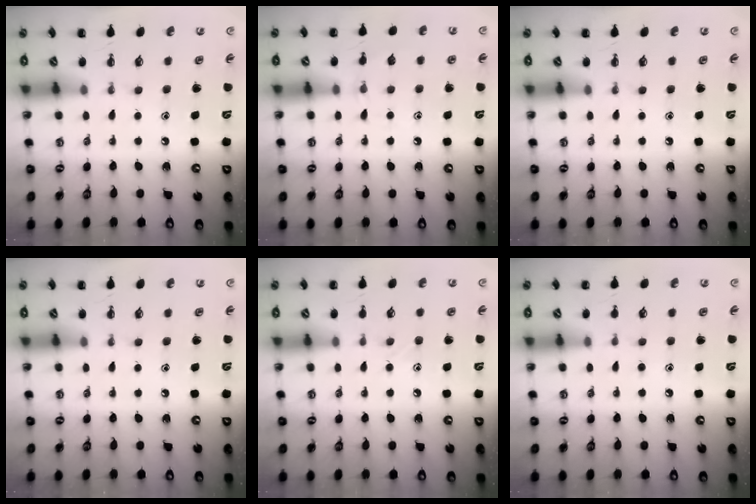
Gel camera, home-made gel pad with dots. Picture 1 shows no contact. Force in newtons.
{"total": 4.8, "press": 4.5, "slide": 1.5}
{"total": 0.0}
{"total": 0.0}
{"total": 4.5, "press": 4.2, "slide": 1.6}
{"total": 5.2, "press": 4.9, "slide": 1.7}